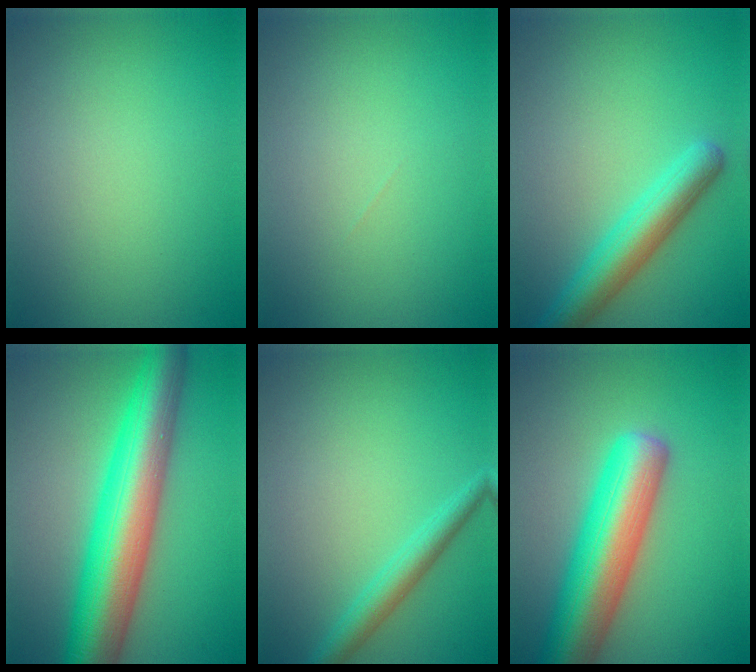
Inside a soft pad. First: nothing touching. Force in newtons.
{"total": 0.0}
{"total": 4.8, "press": 4.8, "slide": 0.2}
{"total": 10.9, "press": 10.9, "slide": 0.1}
{"total": 2.6, "press": 2.6, "slide": 0.0}
{"total": 9.1, "press": 9.1, "slide": 0.6}